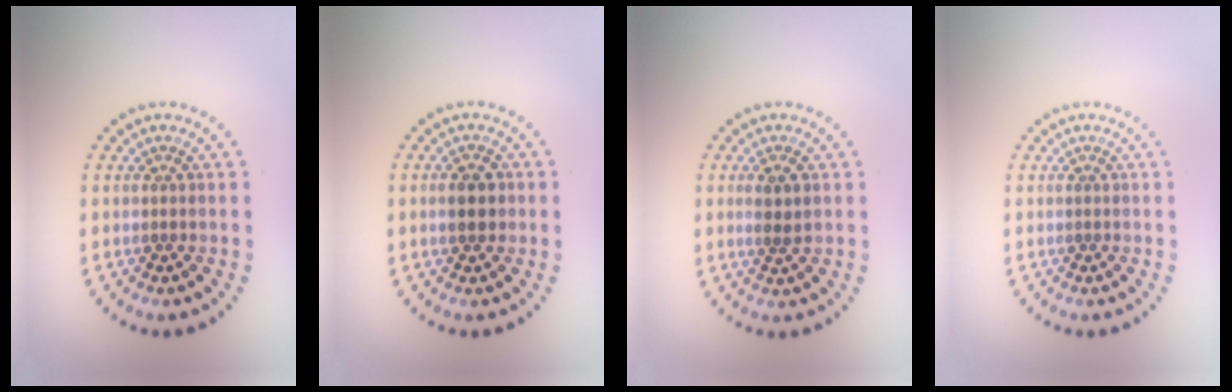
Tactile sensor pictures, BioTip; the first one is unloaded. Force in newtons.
{"total": 2.5, "press": 2.5, "slide": 0.1}
{"total": 1.5, "press": 1.3, "slide": 0.7}
{"total": 0.0}